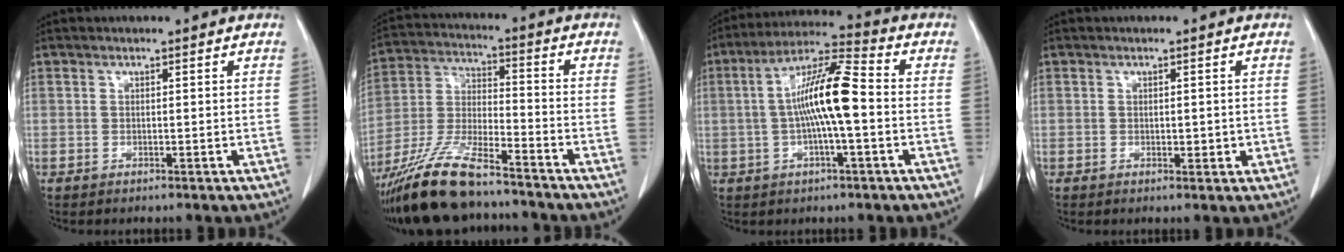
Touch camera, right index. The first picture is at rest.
{"total": 15.1, "force": [-12.2, 2.6, 8.5], "torque": [-0.180, -0.022, -0.225]}
{"total": 11.3, "force": [-0.5, 1.5, 11.2], "torque": [-0.209, 0.022, -0.015]}
{"total": 1.5, "force": [-0.2, 0.8, 1.3], "torque": [-0.016, -0.001, 0.002]}